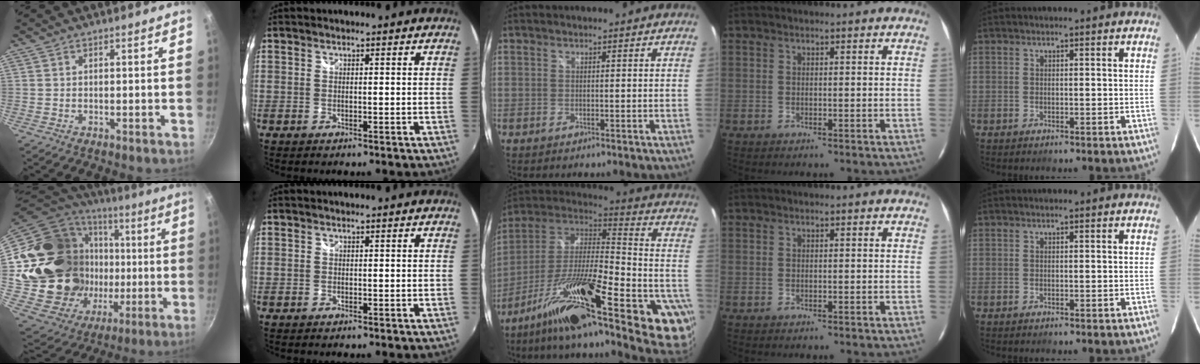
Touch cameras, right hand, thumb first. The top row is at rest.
{"thumb": {"total": 29.4, "force": [0.1, 23.4, 17.9], "torque": [-0.306, 0.032, 0.025]}, "middle": {"total": 31.0, "force": [-18.7, 7.2, 23.6], "torque": [-0.323, -0.019, -0.297]}}